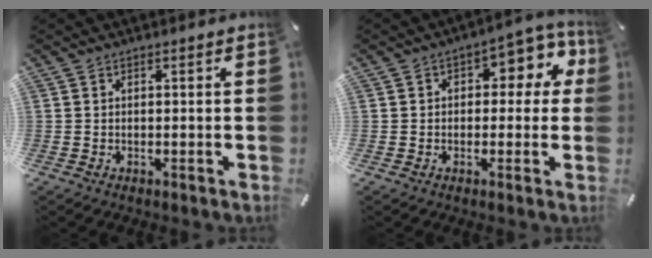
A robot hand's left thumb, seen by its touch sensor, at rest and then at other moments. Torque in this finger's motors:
{"motor_torque": [0.22, 0.13, 0.34, 0.19, -0.04]}